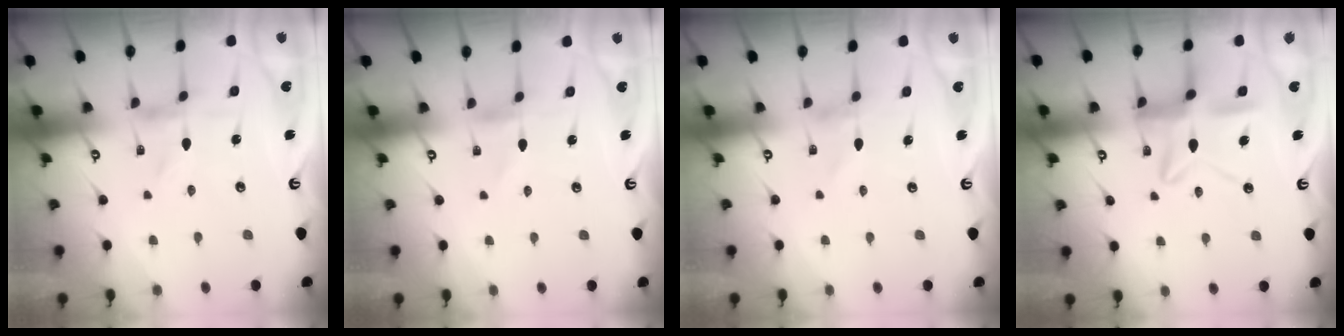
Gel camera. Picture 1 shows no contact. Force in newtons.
{"total": 0.0}
{"total": 1.0, "press": 1.0, "slide": 0.1}
{"total": 11.0, "press": 11.0, "slide": 0.9}